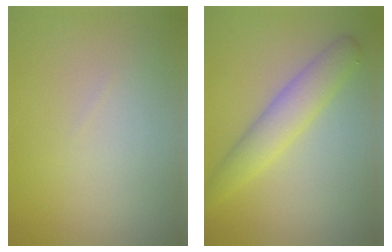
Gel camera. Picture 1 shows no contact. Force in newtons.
{"total": 3.9, "press": 3.9, "slide": 0.1}